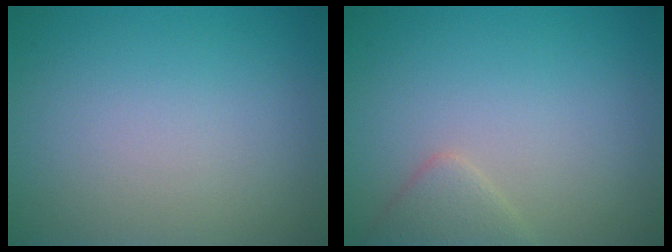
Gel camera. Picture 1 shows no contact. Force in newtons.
{"total": 1.9, "press": 1.9, "slide": 0.1}